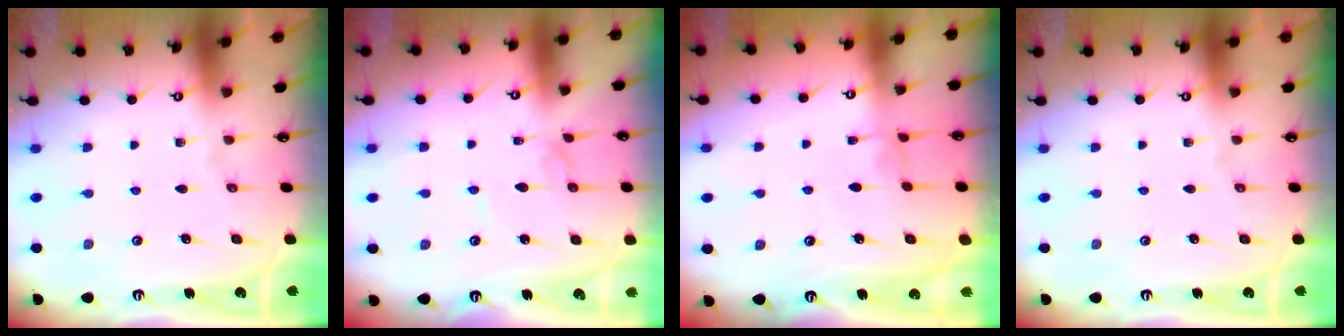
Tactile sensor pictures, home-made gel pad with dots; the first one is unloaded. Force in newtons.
{"total": 1.8, "press": 1.8, "slide": 0.1}
{"total": 1.0, "press": 0.9, "slide": 0.5}
{"total": 0.0}